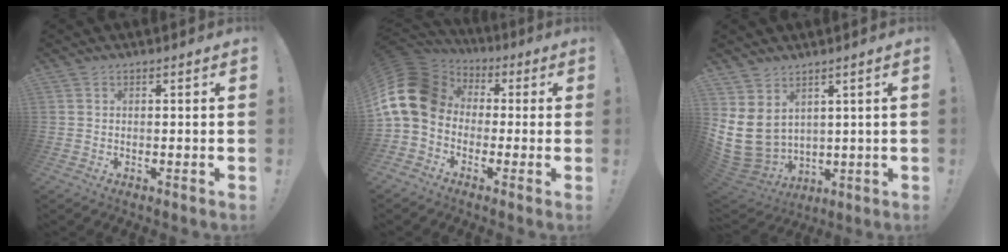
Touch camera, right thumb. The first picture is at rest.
{"total": 17.3, "force": [2.6, 13.2, 10.8], "torque": [-0.196, 0.003, 0.061]}
{"total": 11.7, "force": [2.5, 9.3, 6.7], "torque": [-0.159, -0.027, 0.055]}